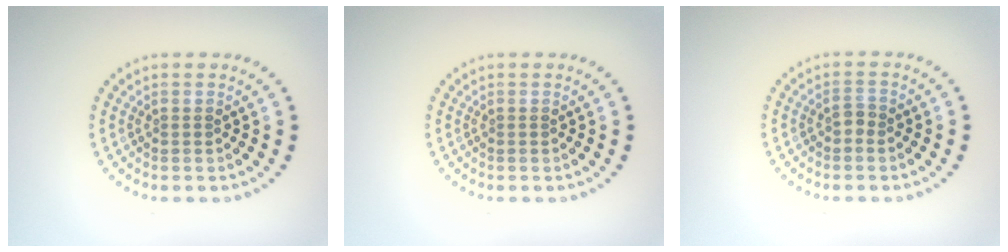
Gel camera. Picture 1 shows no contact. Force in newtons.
{"total": 0.0}
{"total": 0.9, "press": 0.8, "slide": 0.3}